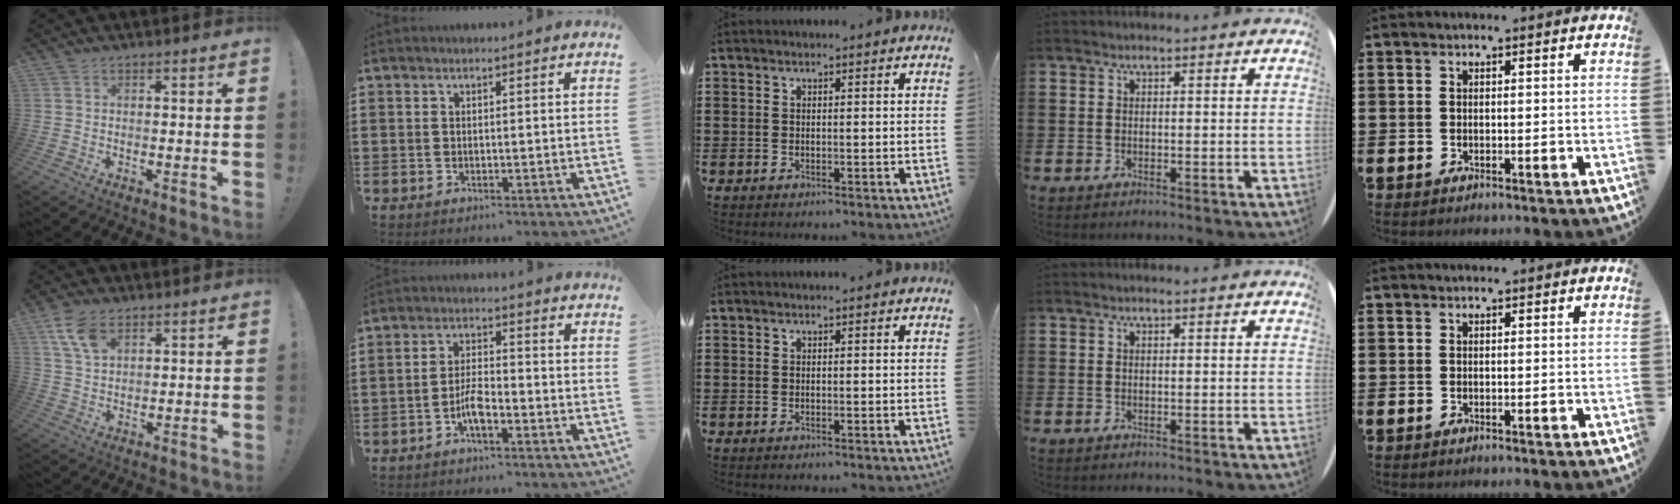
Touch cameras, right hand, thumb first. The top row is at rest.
{"thumb": {"total": 7.7, "force": [4.1, 4.2, 4.9], "torque": [-0.094, -0.008, 0.082]}, "index": {"total": 4.3, "force": [-2.1, 1.3, 3.5], "torque": [-0.080, 0.000, -0.045]}}